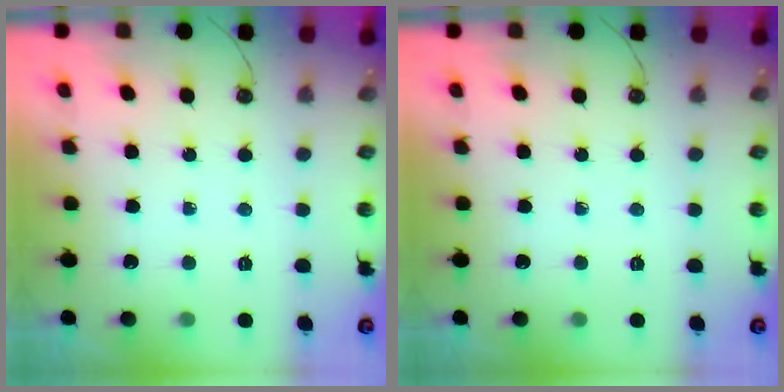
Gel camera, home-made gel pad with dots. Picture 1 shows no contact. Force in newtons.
{"total": 0.0}